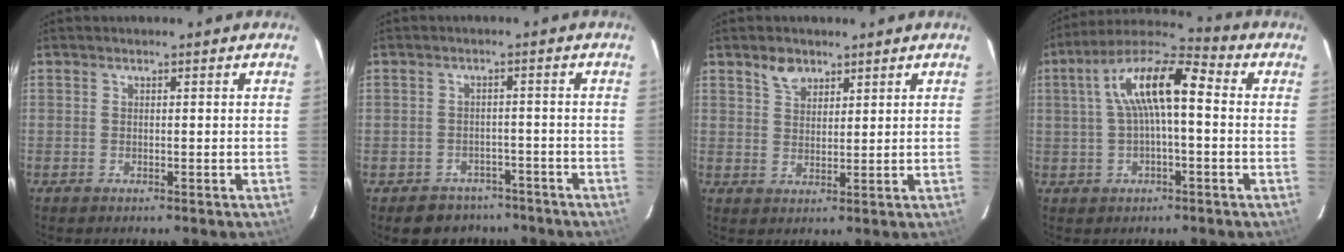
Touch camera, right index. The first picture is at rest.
{"total": 6.5, "force": [-4.9, 4.3, 0.4], "torque": [-0.017, 0.032, -0.061]}
{"total": 3.9, "force": [2.7, 2.4, 1.5], "torque": [-0.021, 0.009, 0.051]}
{"total": 12.2, "force": [1.2, 3.8, 11.5], "torque": [-0.215, 0.029, 0.015]}